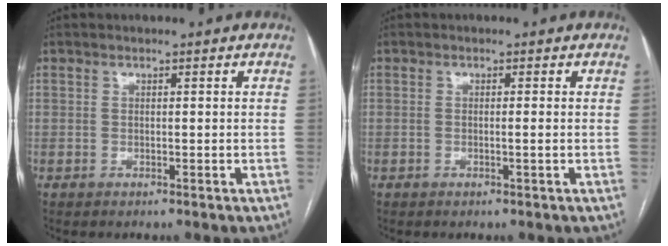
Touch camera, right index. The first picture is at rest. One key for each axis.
{"total": 0.8, "fx": -0.2, "fy": -0.2, "fz": 0.8, "tx": -0.012, "ty": 0.000, "tz": -0.003}